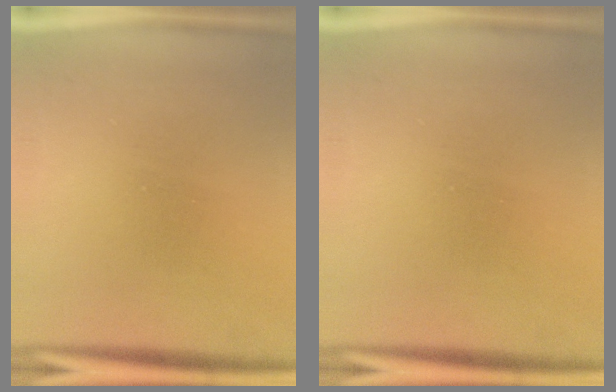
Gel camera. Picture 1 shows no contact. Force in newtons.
{"total": 0.0}